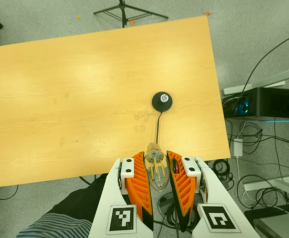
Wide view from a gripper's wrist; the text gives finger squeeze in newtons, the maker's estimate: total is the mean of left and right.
{"total": 21.2, "left": 24.5, "right": 18.0}